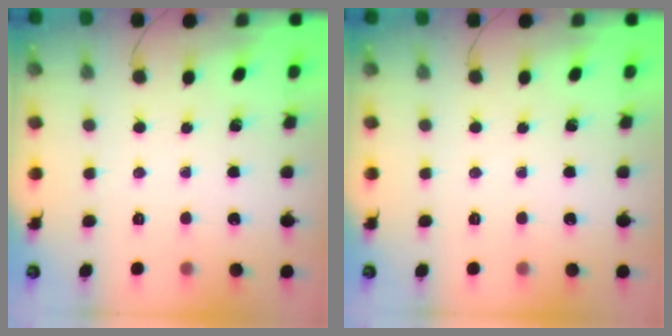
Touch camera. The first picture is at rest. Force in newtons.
{"total": 0.0}